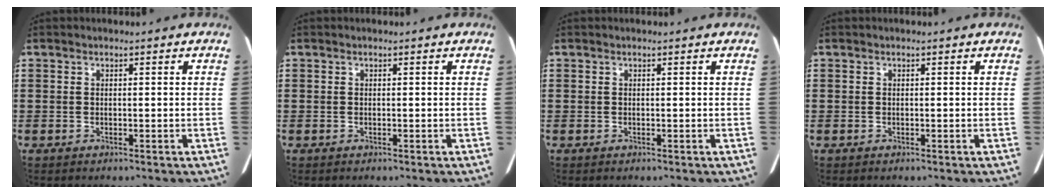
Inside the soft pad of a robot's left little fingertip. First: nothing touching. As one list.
[{"total": 0.0}, {"total": 0.0}, {"total": 0.0}]